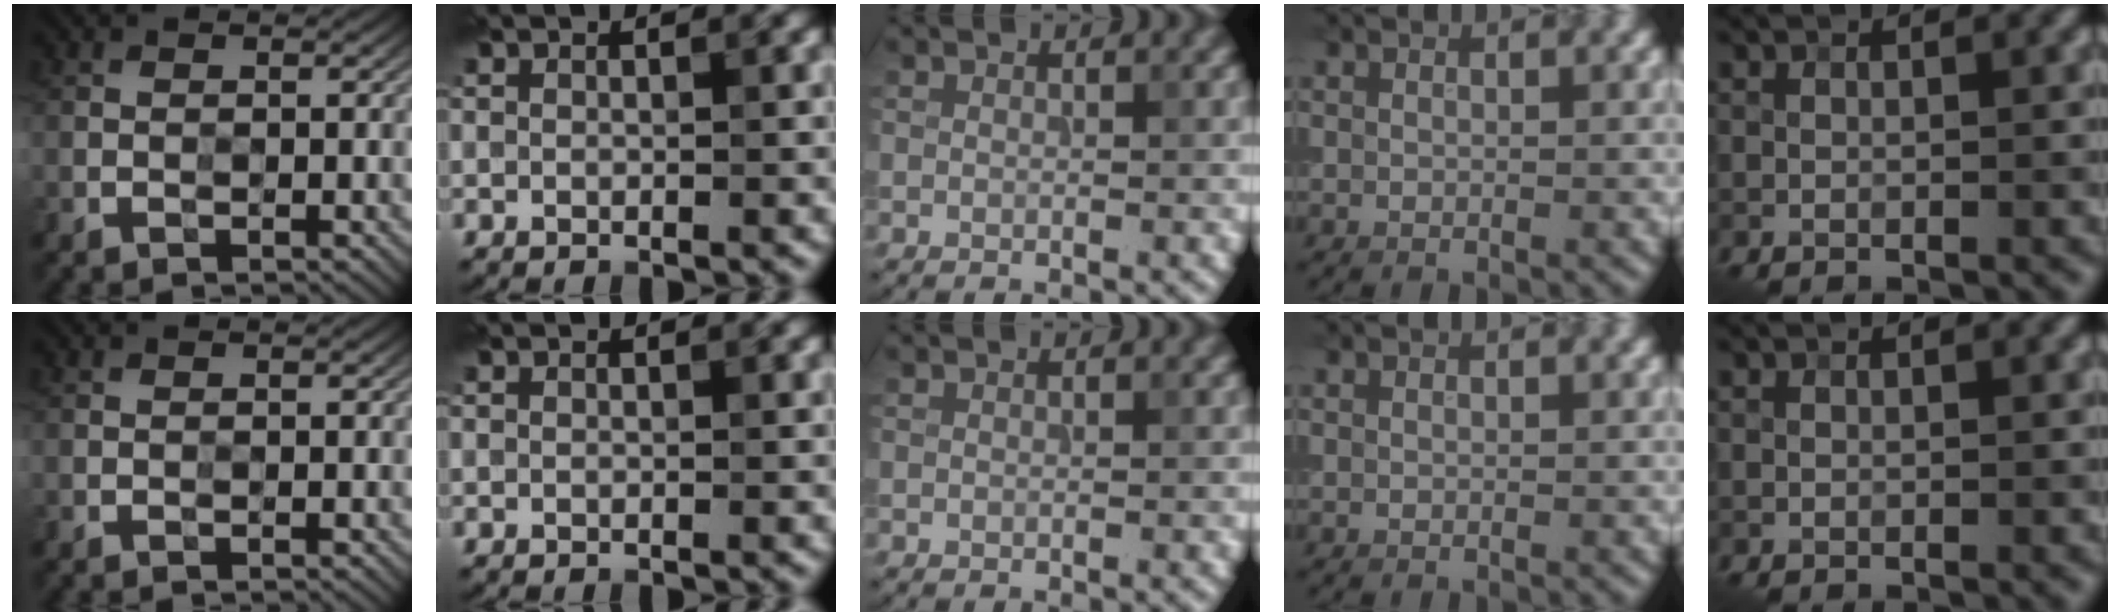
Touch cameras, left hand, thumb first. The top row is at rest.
{}